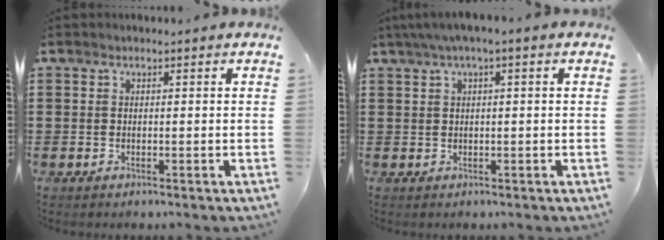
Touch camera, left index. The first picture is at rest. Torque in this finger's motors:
{"motor_torque": [1.32, -0.82, 0.93, 0.21]}